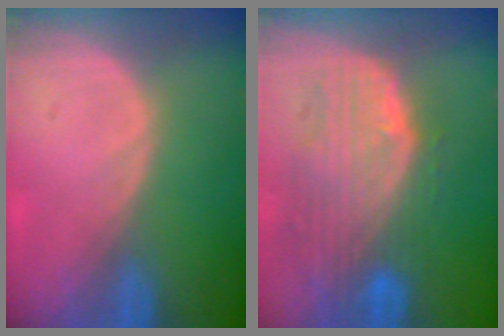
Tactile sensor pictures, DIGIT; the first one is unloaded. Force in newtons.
{"total": 10.5, "press": 9.0, "slide": 5.4}